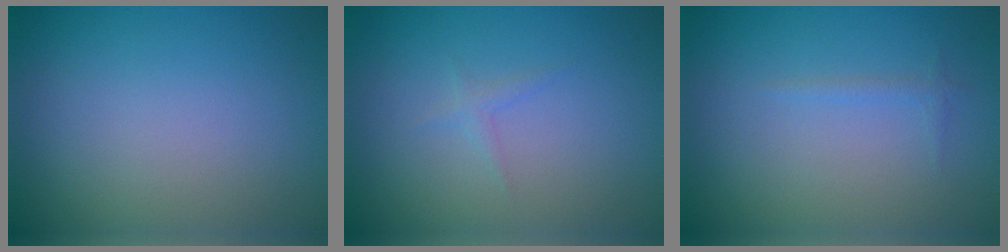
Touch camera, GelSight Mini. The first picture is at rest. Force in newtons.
{"total": 0.7, "press": 0.7, "slide": 0.0}
{"total": 0.6, "press": 0.6, "slide": 0.1}